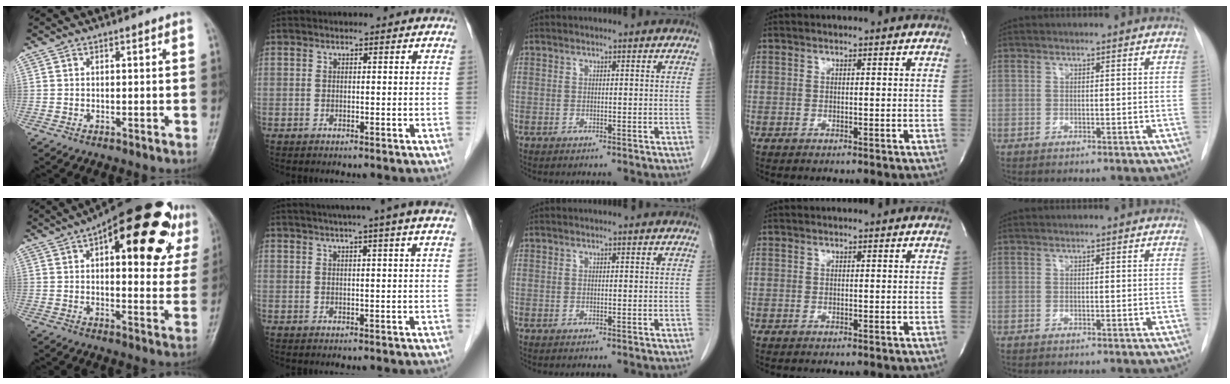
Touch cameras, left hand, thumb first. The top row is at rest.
{"thumb": {"total": 25.1, "force": [11.4, 10.2, 19.8], "torque": [-0.235, -0.002, 0.152]}, "index": {"total": 8.6, "force": [6.8, -1.6, 5.0], "torque": [-0.065, 0.020, 0.073]}}